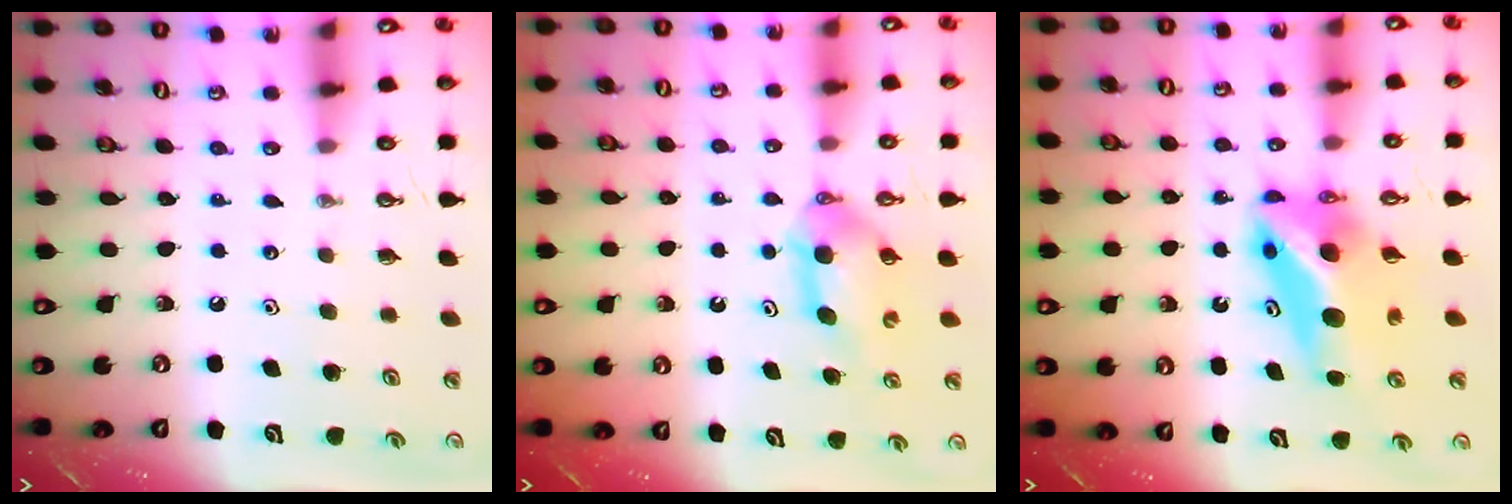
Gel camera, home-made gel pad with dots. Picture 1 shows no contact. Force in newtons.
{"total": 4.7, "press": 4.5, "slide": 1.1}
{"total": 7.9, "press": 7.8, "slide": 0.8}